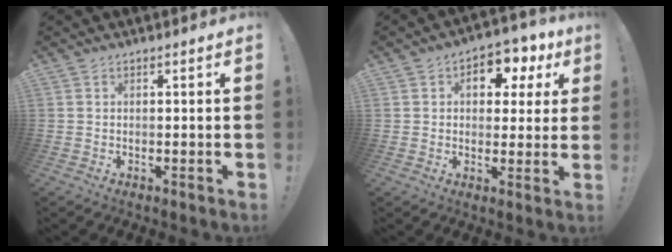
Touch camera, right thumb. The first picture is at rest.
{"total": 9.0, "force": [3.2, 6.2, 5.7], "torque": [-0.070, -0.010, 0.057]}